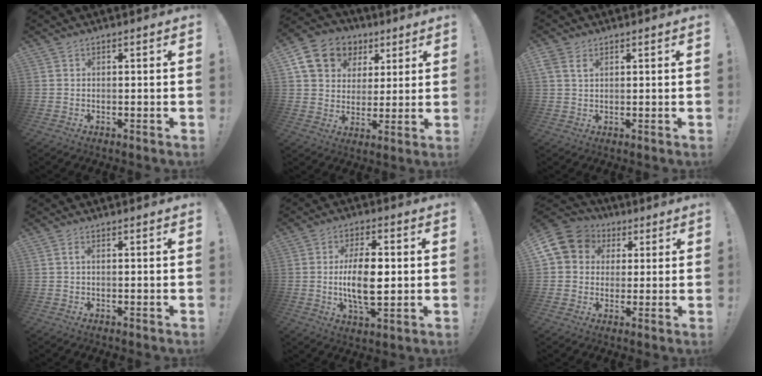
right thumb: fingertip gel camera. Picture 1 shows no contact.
{"total": 14.5, "force": [6.6, 11.4, 6.1], "torque": [-0.092, -0.028, 0.136]}
{"total": 3.4, "force": [1.8, 1.8, 2.2], "torque": [-0.042, 0.000, 0.033]}
{"total": 1.2, "force": [0.1, 0.2, 1.2], "torque": [-0.028, 0.004, 0.002]}
{"total": 12.5, "force": [0.0, 5.4, 11.3], "torque": [-0.211, -0.005, -0.007]}
{"total": 11.0, "force": [3.0, 9.6, 4.5], "torque": [-0.075, -0.003, 0.064]}